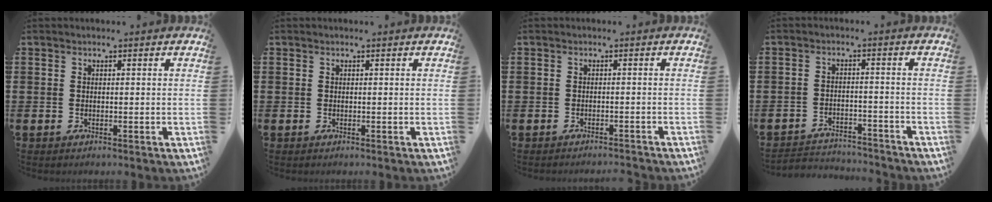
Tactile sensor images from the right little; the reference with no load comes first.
{"total": 0.0}
{"total": 1.0, "force": [-0.9, -0.2, 0.0], "torque": [-0.001, 0.001, -0.020]}
{"total": 2.9, "force": [-2.9, 0.4, -0.1], "torque": [-0.006, 0.002, -0.063]}